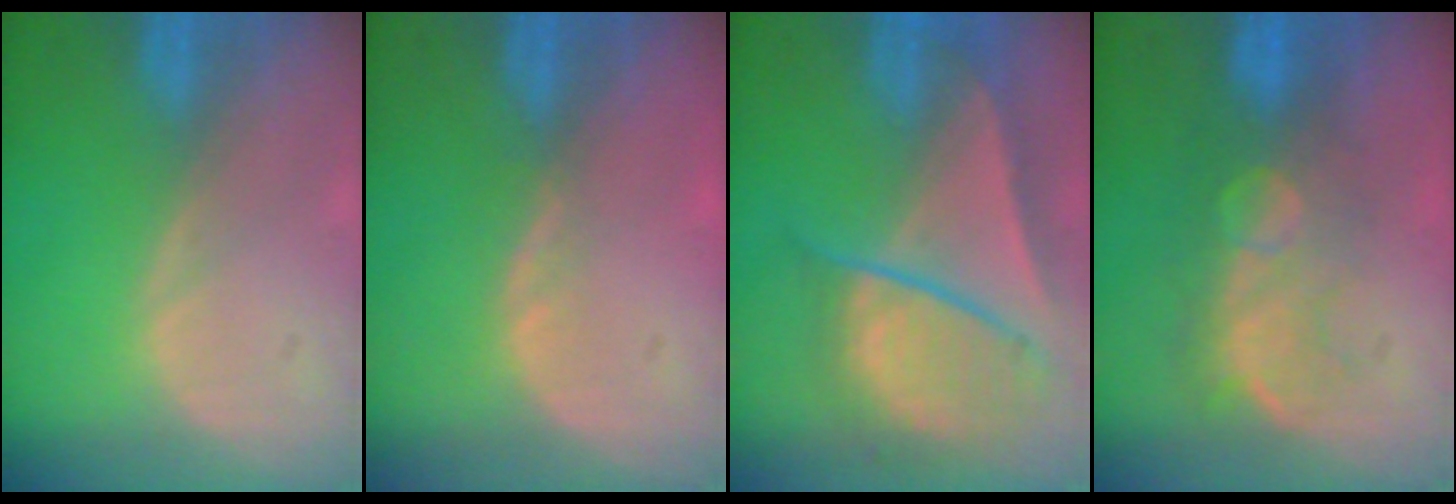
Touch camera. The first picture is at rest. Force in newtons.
{"total": 1.1, "press": 1.0, "slide": 0.5}
{"total": 9.4, "press": 8.1, "slide": 4.8}
{"total": 8.1, "press": 7.7, "slide": 2.3}